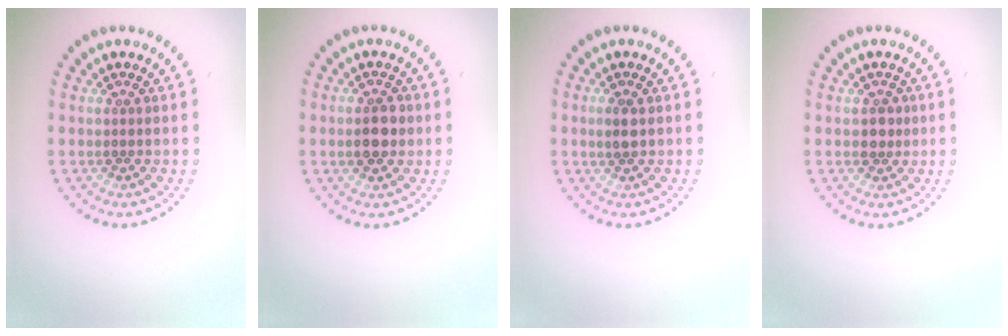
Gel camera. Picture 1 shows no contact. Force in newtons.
{"total": 2.8, "press": 2.8, "slide": 0.1}
{"total": 1.4, "press": 1.3, "slide": 0.4}
{"total": 1.6, "press": 1.4, "slide": 0.7}